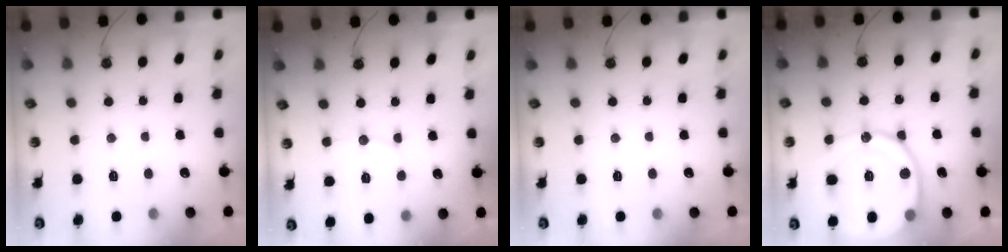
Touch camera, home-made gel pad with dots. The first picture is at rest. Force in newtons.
{"total": 6.1, "press": 6.1, "slide": 0.1}
{"total": 0.0}
{"total": 18.9, "press": 18.8, "slide": 2.3}